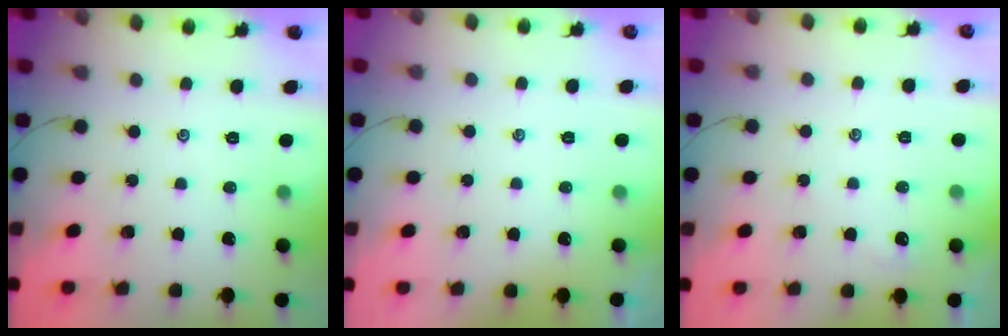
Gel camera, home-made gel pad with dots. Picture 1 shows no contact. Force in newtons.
{"total": 1.2, "press": 1.2, "slide": 0.3}
{"total": 1.7, "press": 1.7, "slide": 0.3}